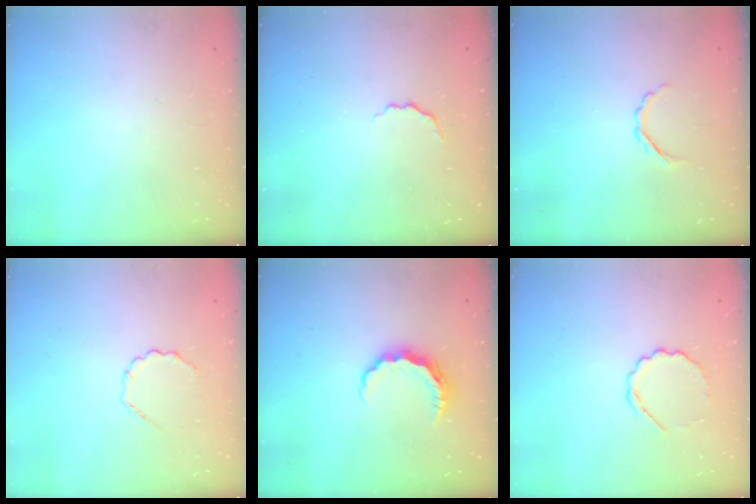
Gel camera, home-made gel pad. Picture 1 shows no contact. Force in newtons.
{"total": 2.7, "press": 2.6, "slide": 0.9}
{"total": 2.9, "press": 2.8, "slide": 0.8}
{"total": 3.8, "press": 3.5, "slide": 1.3}
{"total": 7.1, "press": 7.1, "slide": 0.5}
{"total": 6.6, "press": 6.3, "slide": 1.9}